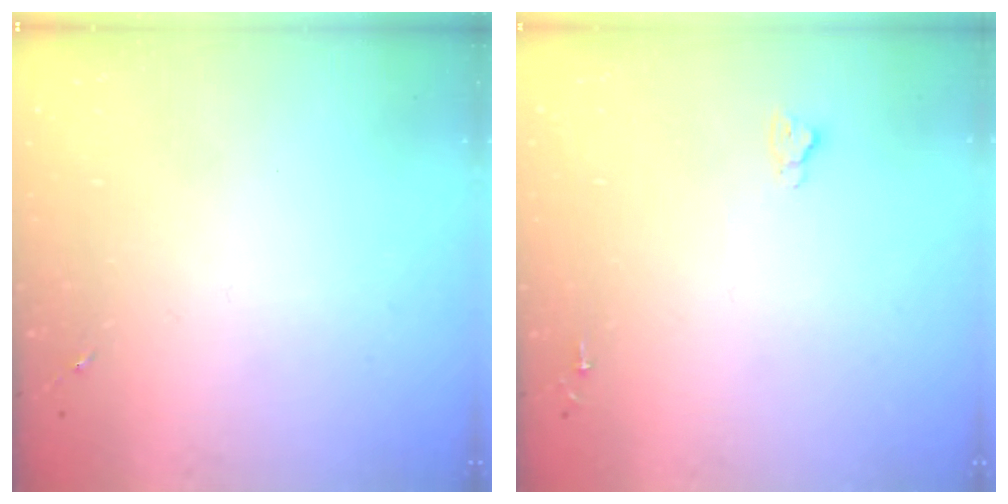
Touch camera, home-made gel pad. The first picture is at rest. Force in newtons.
{"total": 2.6, "press": 2.5, "slide": 0.3}